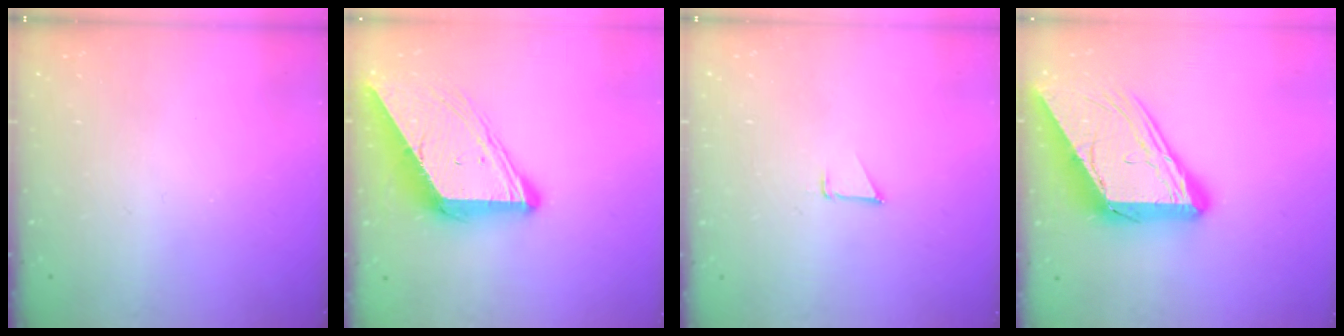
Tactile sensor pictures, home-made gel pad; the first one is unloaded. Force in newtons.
{"total": 10.9, "press": 10.8, "slide": 1.0}
{"total": 0.9, "press": 0.9, "slide": 0.1}
{"total": 17.5, "press": 17.4, "slide": 1.7}